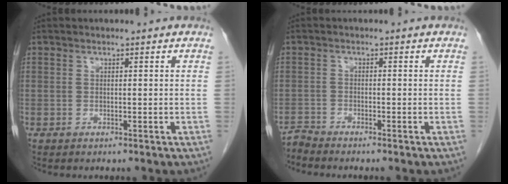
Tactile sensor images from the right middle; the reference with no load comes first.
{"total": 2.1, "force": [-1.9, -0.7, -0.5], "torque": [0.008, -0.013, -0.040]}